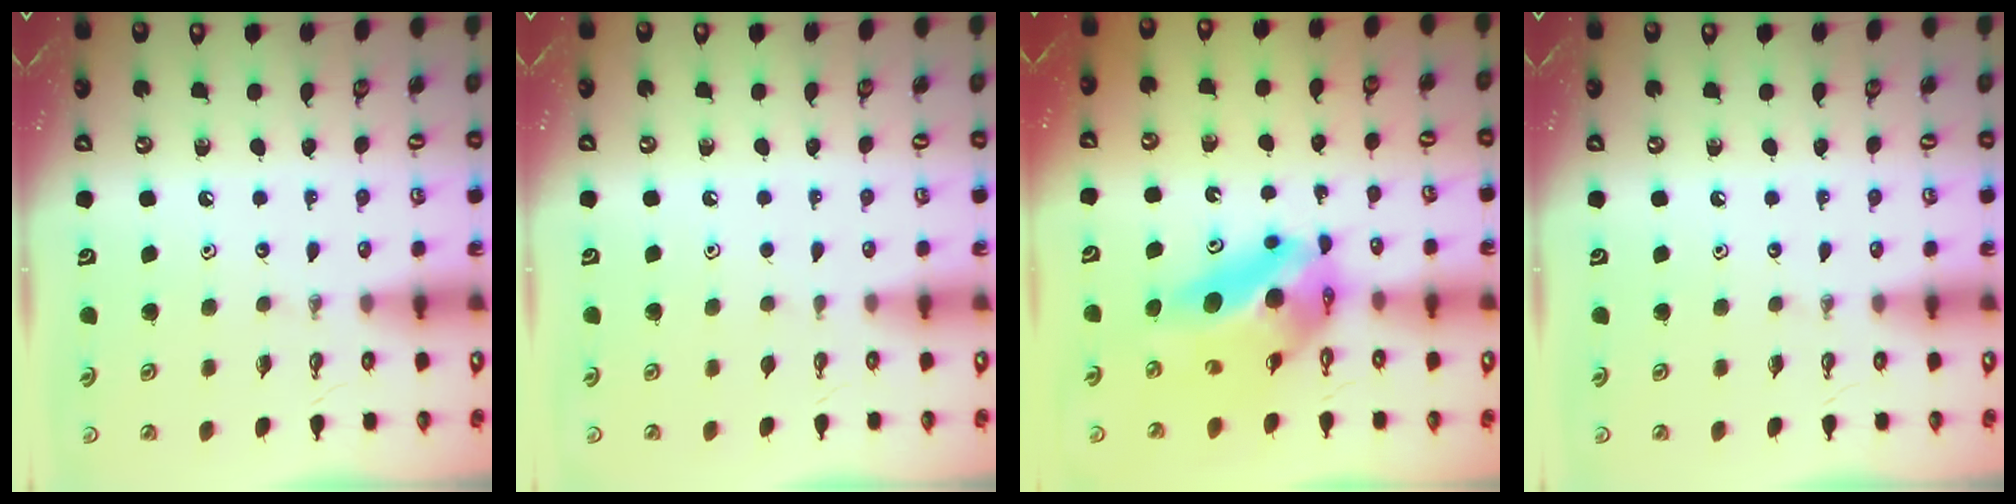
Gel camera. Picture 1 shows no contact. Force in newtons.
{"total": 0.5, "press": 0.0, "slide": 0.5}
{"total": 13.2, "press": 11.0, "slide": 7.2}
{"total": 0.0}